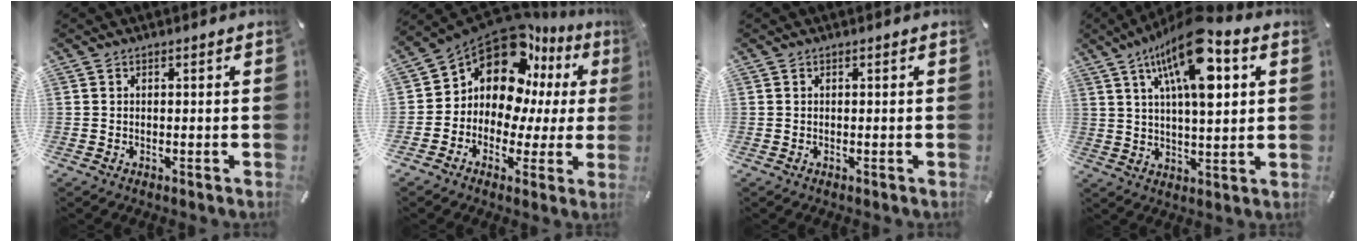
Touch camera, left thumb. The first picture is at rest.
{"total": 14.5, "force": [8.5, 9.3, 7.1], "torque": [-0.164, -0.085, 0.145]}
{"total": 0.0}
{"total": 16.7, "force": [7.7, 6.4, 13.3], "torque": [-0.229, -0.019, 0.123]}